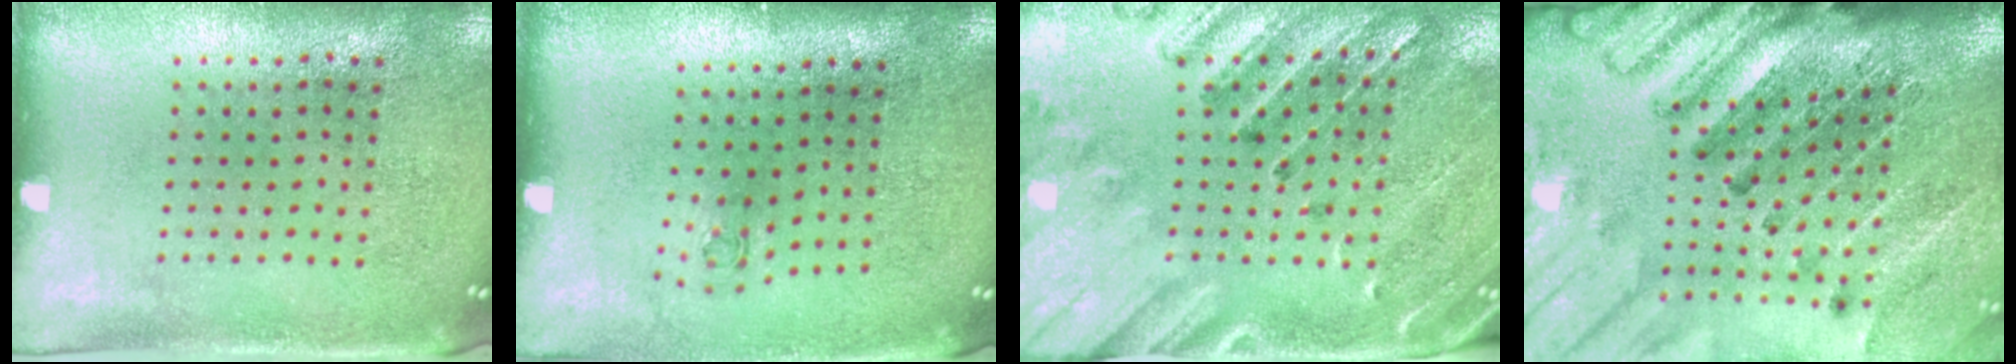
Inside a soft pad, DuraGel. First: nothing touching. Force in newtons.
{"total": 0.7, "press": 0.3, "slide": 0.7}
{"total": 2.6, "press": 2.4, "slide": 1.1}
{"total": 4.3, "press": 3.2, "slide": 2.8}